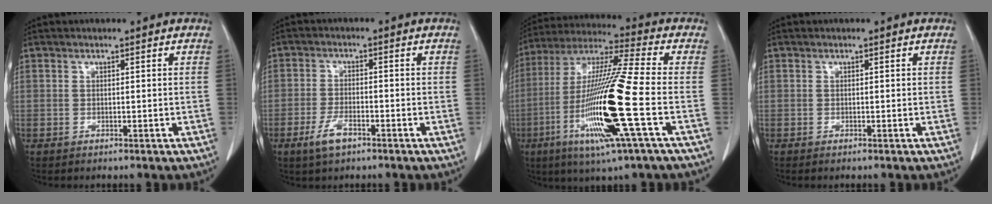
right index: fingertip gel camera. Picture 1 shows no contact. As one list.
[{"total": 4.2, "force": [-2.5, 1.5, 3.0], "torque": [-0.067, -0.002, -0.045]}, {"total": 19.7, "force": [-5.4, -0.4, 19.0], "torque": [-0.400, -0.025, -0.114]}, {"total": 0.0}]